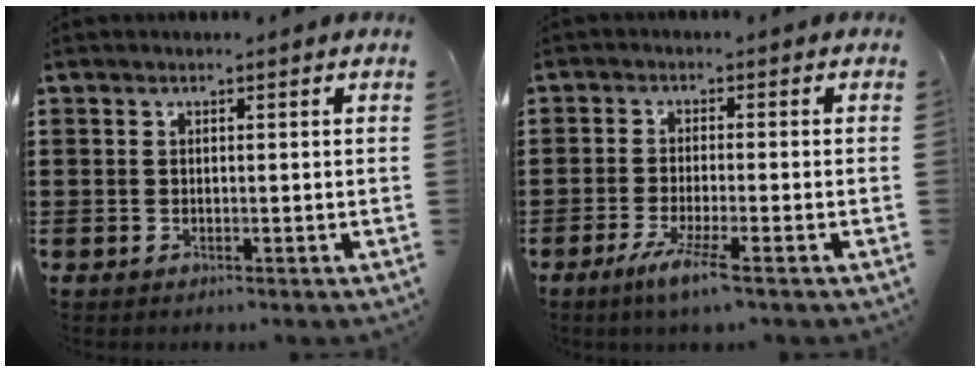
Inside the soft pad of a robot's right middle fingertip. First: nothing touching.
{"total": 4.4, "force": [-2.8, 0.0, 3.4], "torque": [-0.076, -0.014, -0.051]}